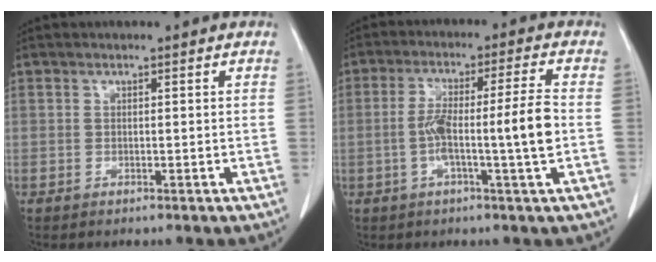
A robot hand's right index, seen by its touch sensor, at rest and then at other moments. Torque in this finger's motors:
{"motor_torque": [0.44, 0.00, 0.42, 0.08]}